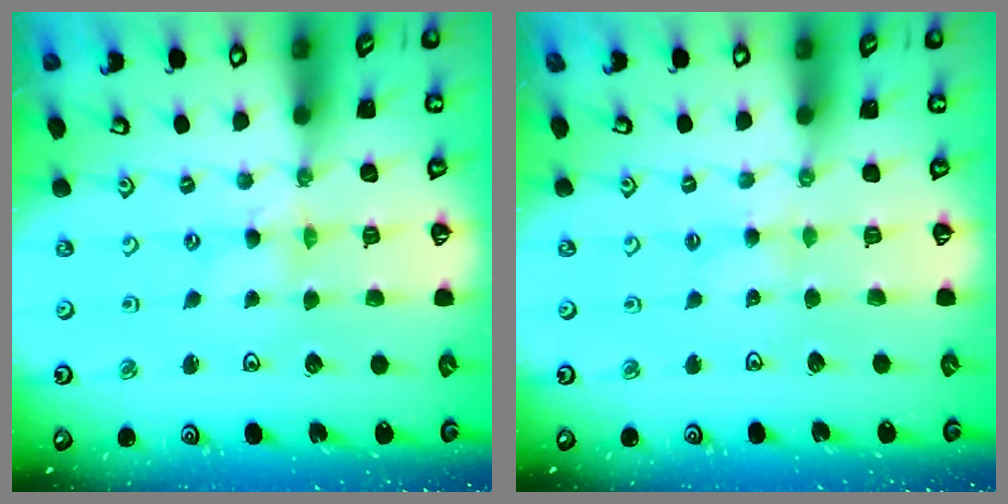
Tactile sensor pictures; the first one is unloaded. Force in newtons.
{"total": 2.5, "press": 2.5, "slide": 0.2}